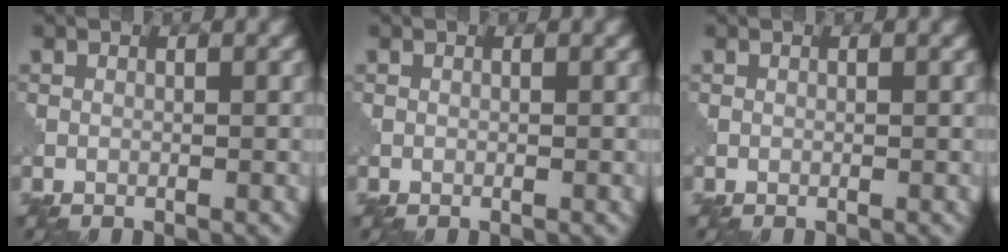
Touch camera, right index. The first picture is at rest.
{"total": 0.0}
{"total": 0.0}